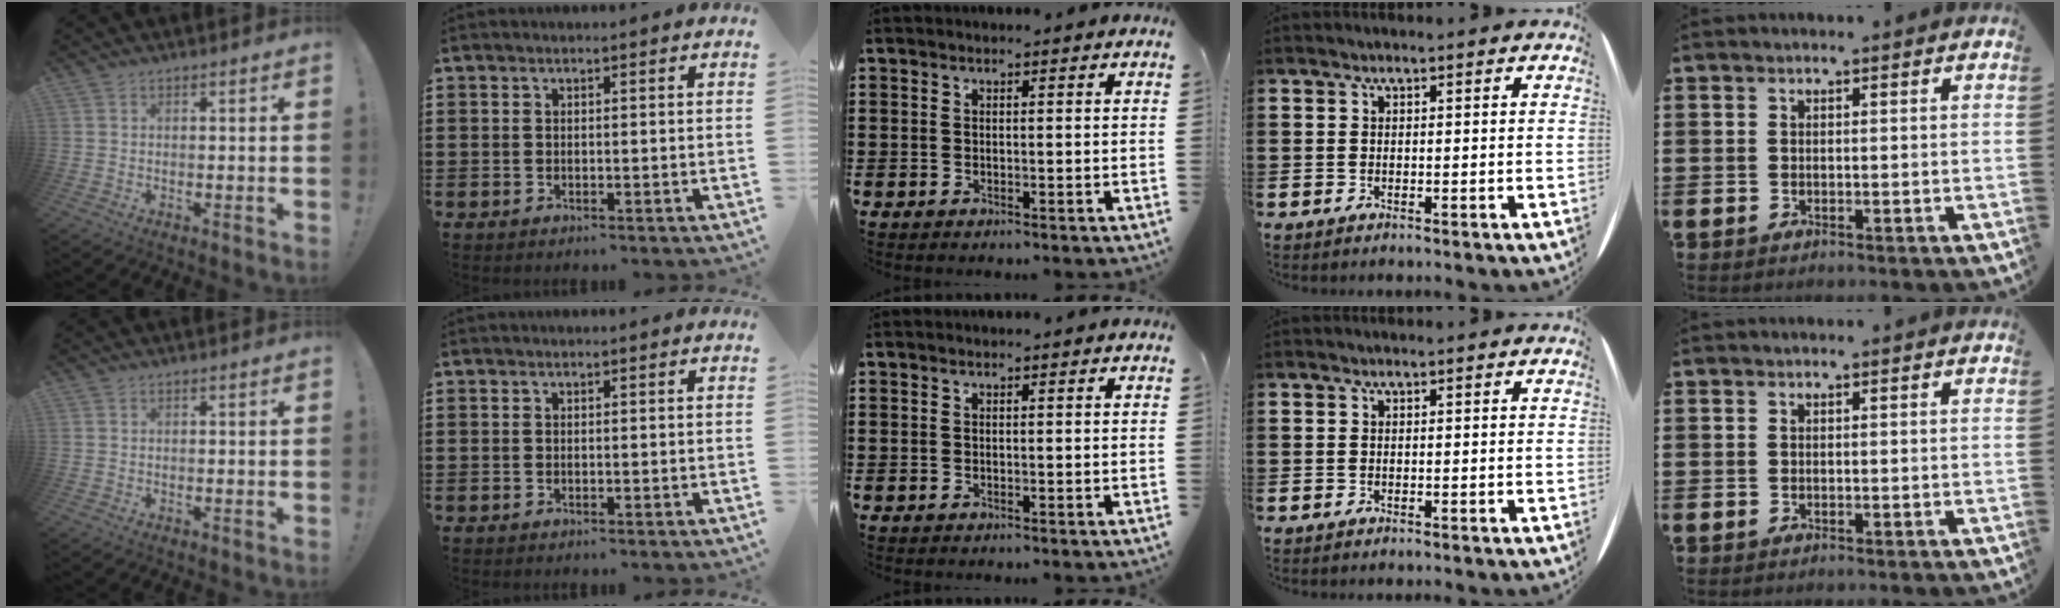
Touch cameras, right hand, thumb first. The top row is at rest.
{}